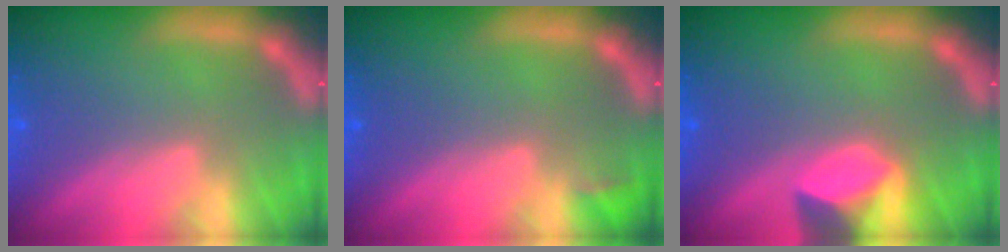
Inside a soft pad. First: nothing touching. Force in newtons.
{"total": 0.9}
{"total": 4.0}